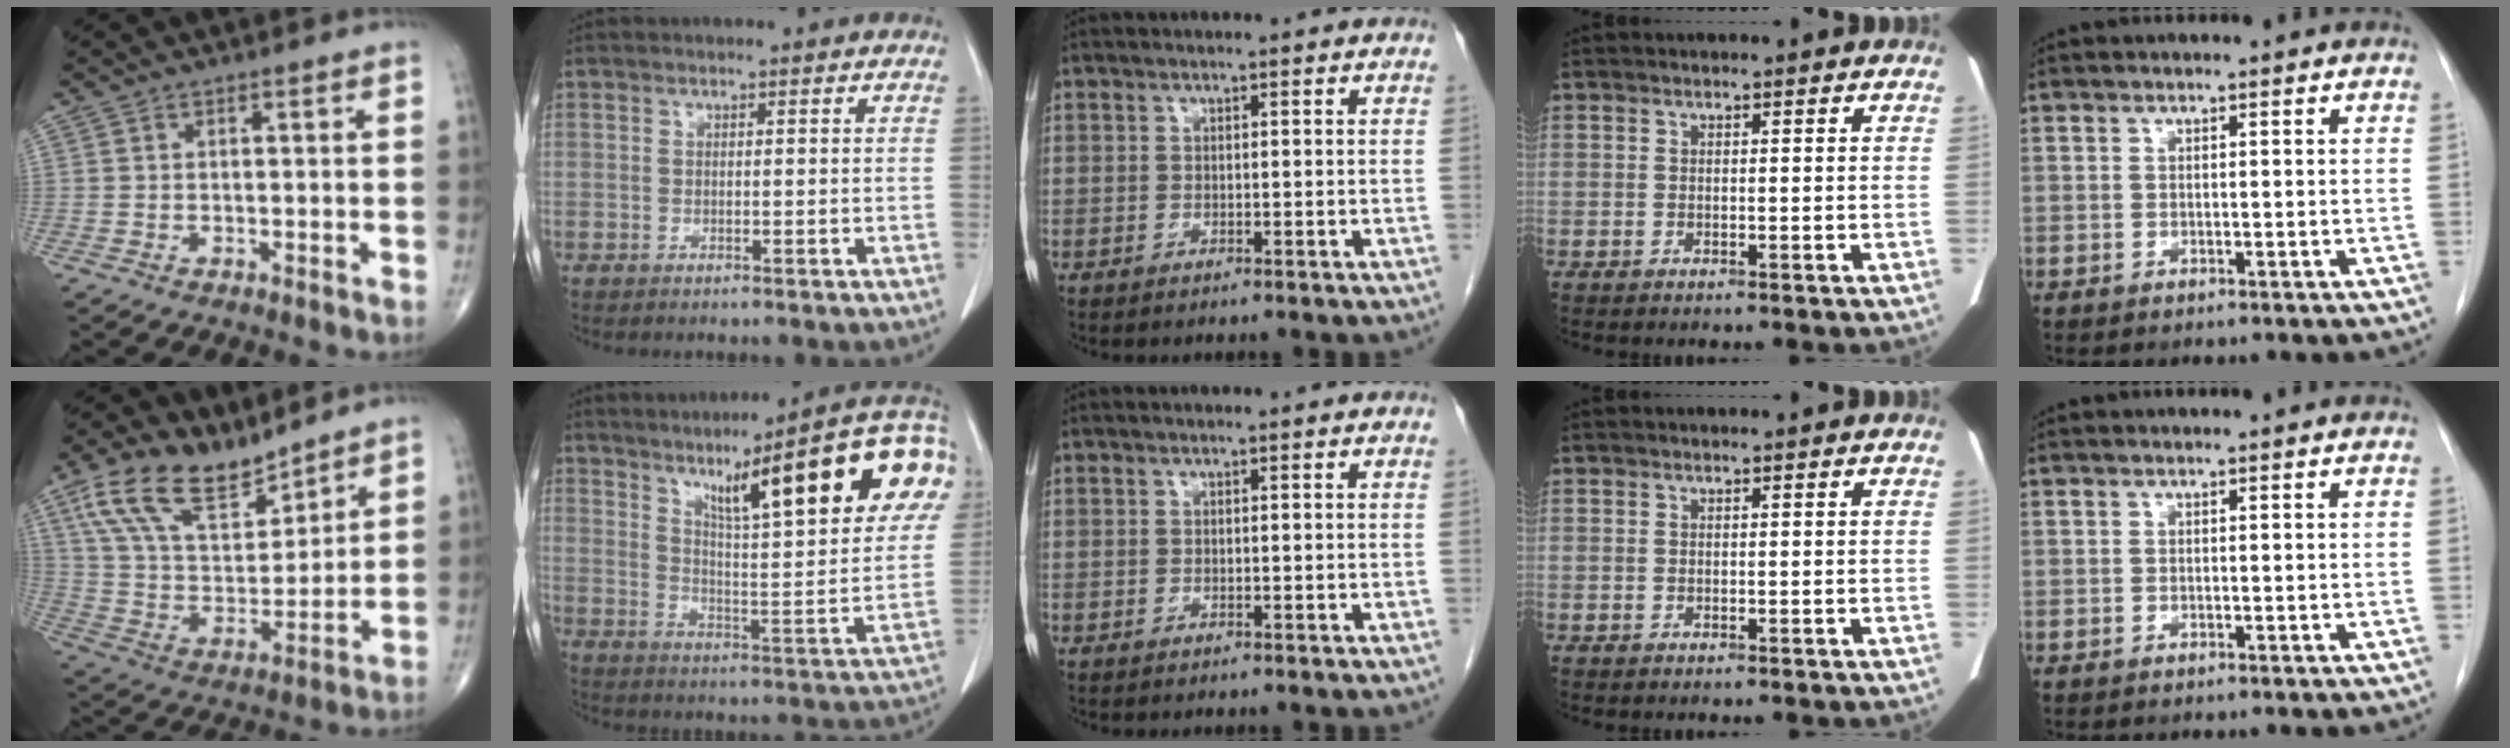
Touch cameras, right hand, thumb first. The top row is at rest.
{"thumb": {"total": 15.9, "force": [11.1, 7.3, 8.8], "torque": [-0.136, -0.051, 0.220]}, "index": {"total": 24.1, "force": [11.0, 3.1, 21.2], "torque": [-0.276, 0.028, 0.154]}}